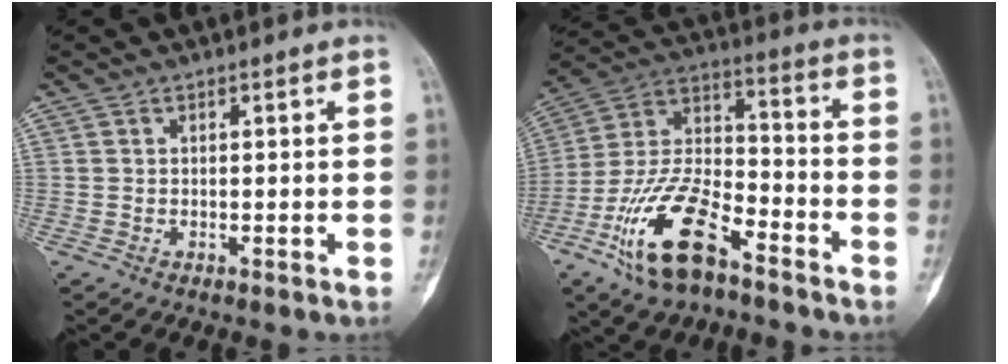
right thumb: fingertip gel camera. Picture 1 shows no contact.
{"total": 18.3, "force": [-10.2, 8.0, 12.9], "torque": [-0.249, 0.064, -0.193]}